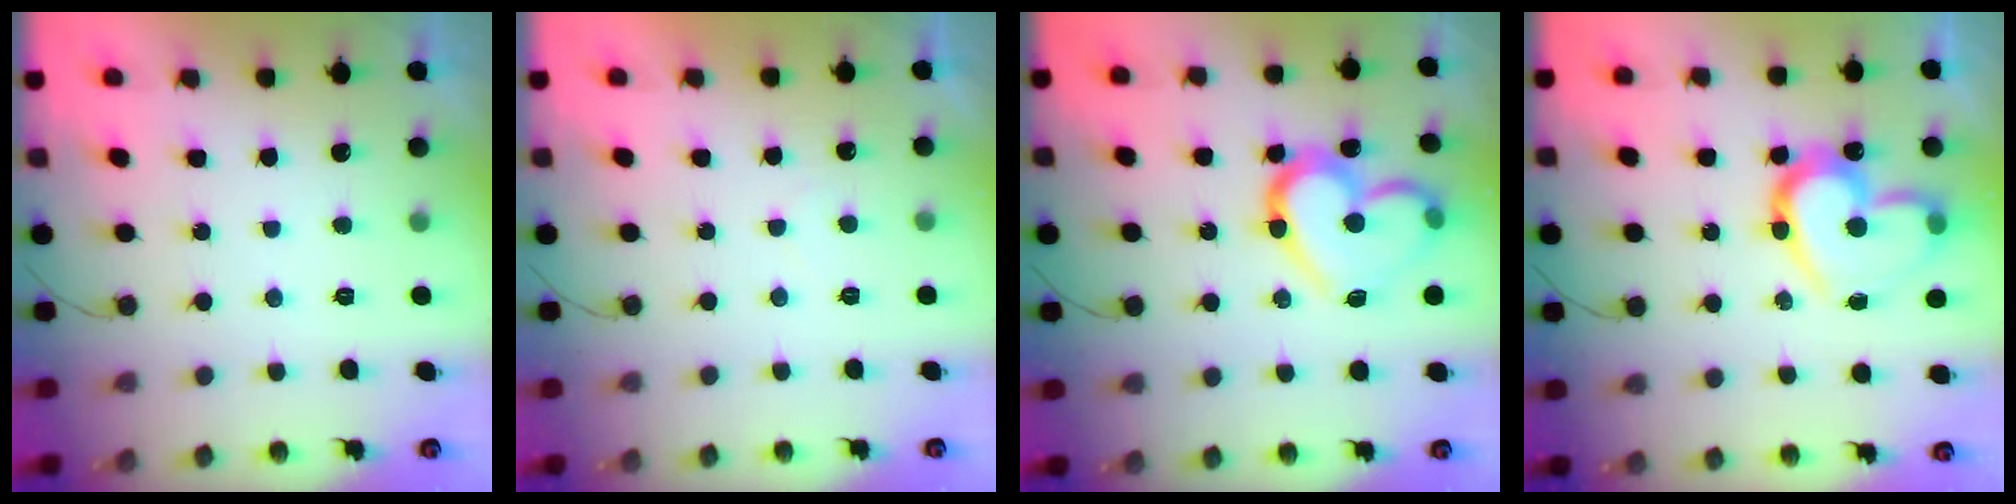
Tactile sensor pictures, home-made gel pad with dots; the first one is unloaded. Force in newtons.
{"total": 3.7, "press": 3.7, "slide": 0.1}
{"total": 17.2, "press": 17.2, "slide": 1.2}
{"total": 18.4, "press": 18.2, "slide": 2.0}